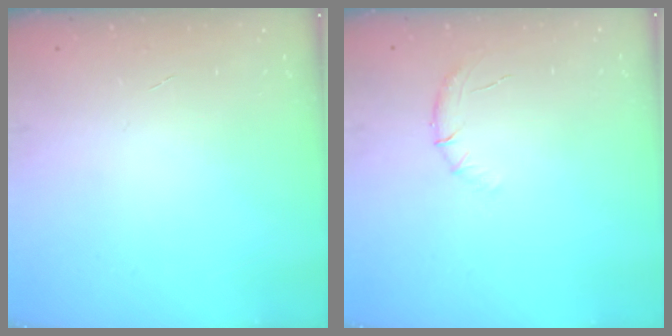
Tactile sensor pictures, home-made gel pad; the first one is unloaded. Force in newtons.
{"total": 7.1, "press": 6.8, "slide": 2.0}